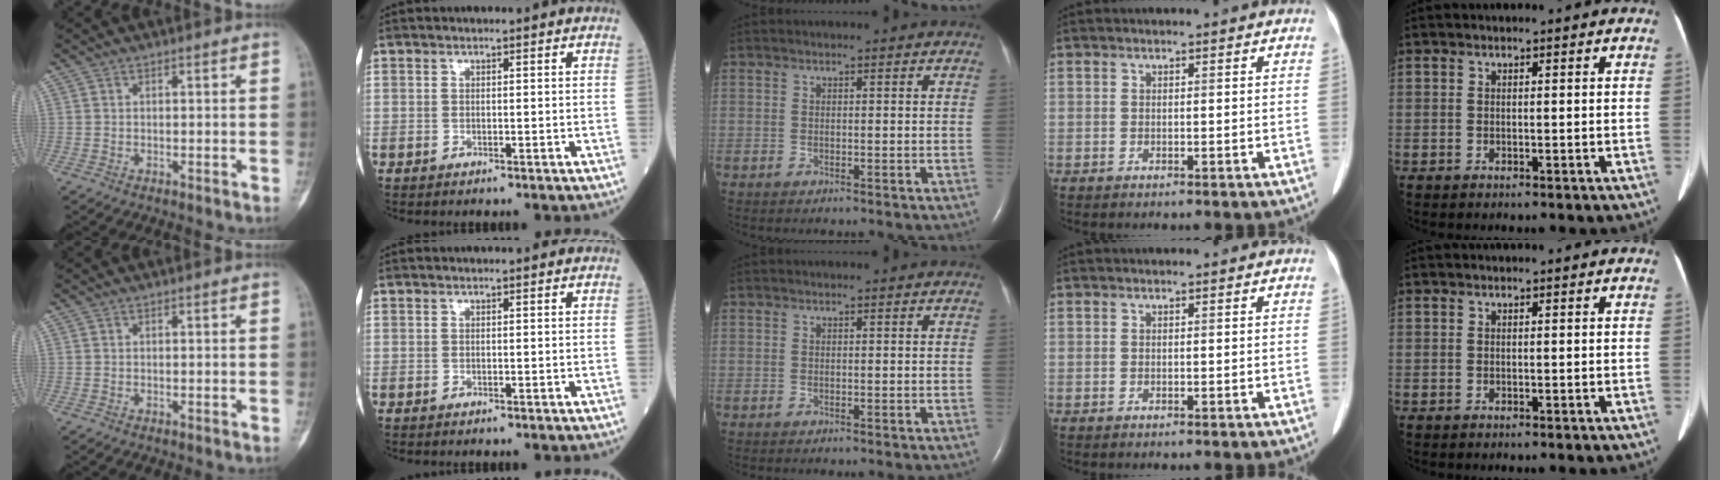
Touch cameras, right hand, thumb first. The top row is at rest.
{}